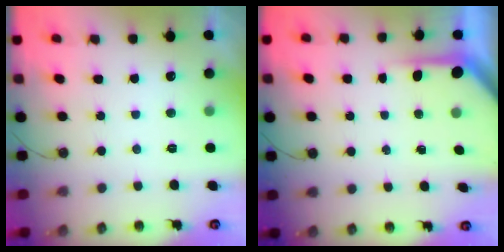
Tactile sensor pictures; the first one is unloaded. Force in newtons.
{"total": 3.8, "press": 3.8, "slide": 0.2}